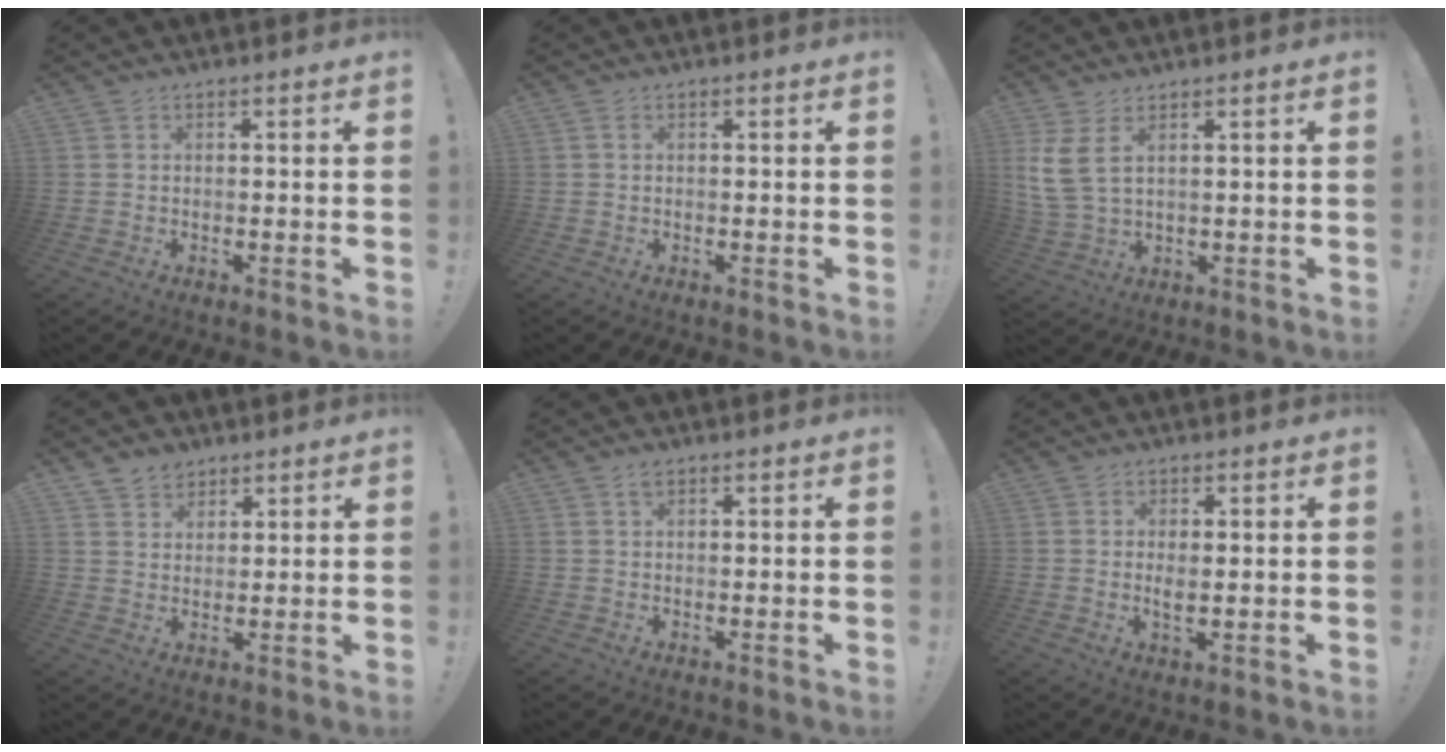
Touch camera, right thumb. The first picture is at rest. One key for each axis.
{"total": 0.7, "fx": 0.1, "fy": 0.6, "fz": 0.4, "tx": -0.009, "ty": 0.003, "tz": 0.002}
{"total": 6.5, "fx": 3.3, "fy": 2.4, "fz": 5.1, "tx": -0.105, "ty": -0.017, "tz": 0.062}
{"total": 4.9, "fx": 3.7, "fy": 3.1, "fz": 0.4, "tx": -0.009, "ty": -0.024, "tz": 0.072}
{"total": 1.3, "fx": 0.8, "fy": 0.4, "fz": 0.9, "tx": -0.020, "ty": 0.001, "tz": 0.015}
{"total": 2.6, "fx": 0.4, "fy": 1.0, "fz": 2.4, "tx": -0.035, "ty": -0.005, "tz": 0.005}